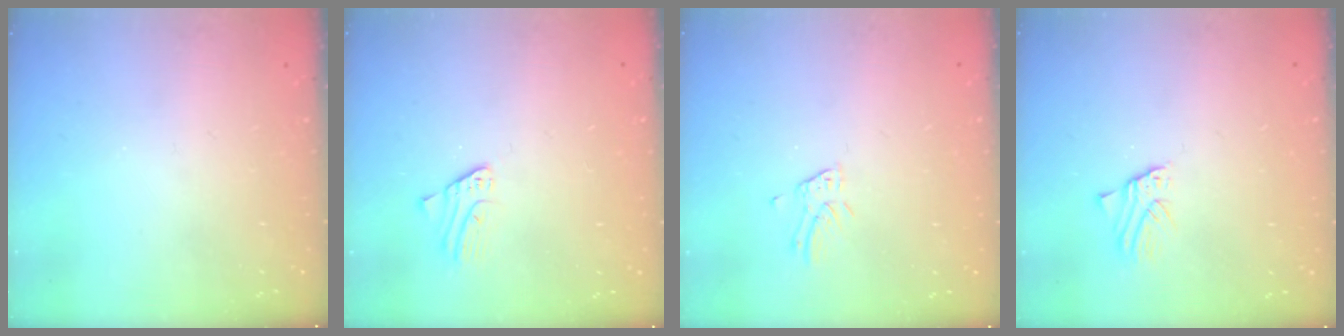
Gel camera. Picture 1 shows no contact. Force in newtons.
{"total": 2.4, "press": 2.4, "slide": 0.2}
{"total": 2.8, "press": 2.8, "slide": 0.1}
{"total": 1.7, "press": 1.6, "slide": 0.2}